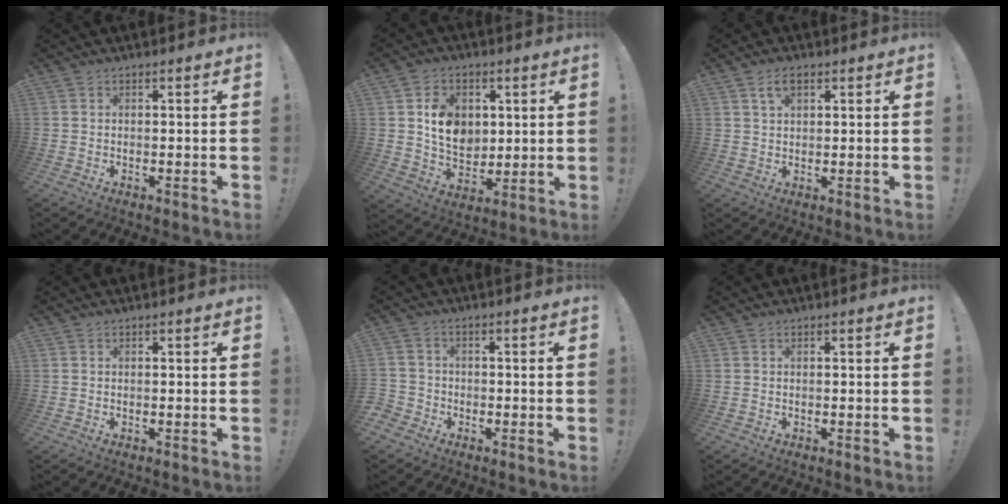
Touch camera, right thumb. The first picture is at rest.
{"total": 11.4, "force": [3.0, 9.2, 6.1], "torque": [-0.090, -0.008, 0.060]}
{"total": 4.5, "force": [2.3, 2.3, 3.1], "torque": [-0.053, -0.001, 0.040]}
{"total": 0.0}
{"total": 3.4, "force": [-2.1, 2.6, 0.7], "torque": [-0.026, 0.010, -0.038]}
{"total": 0.0}